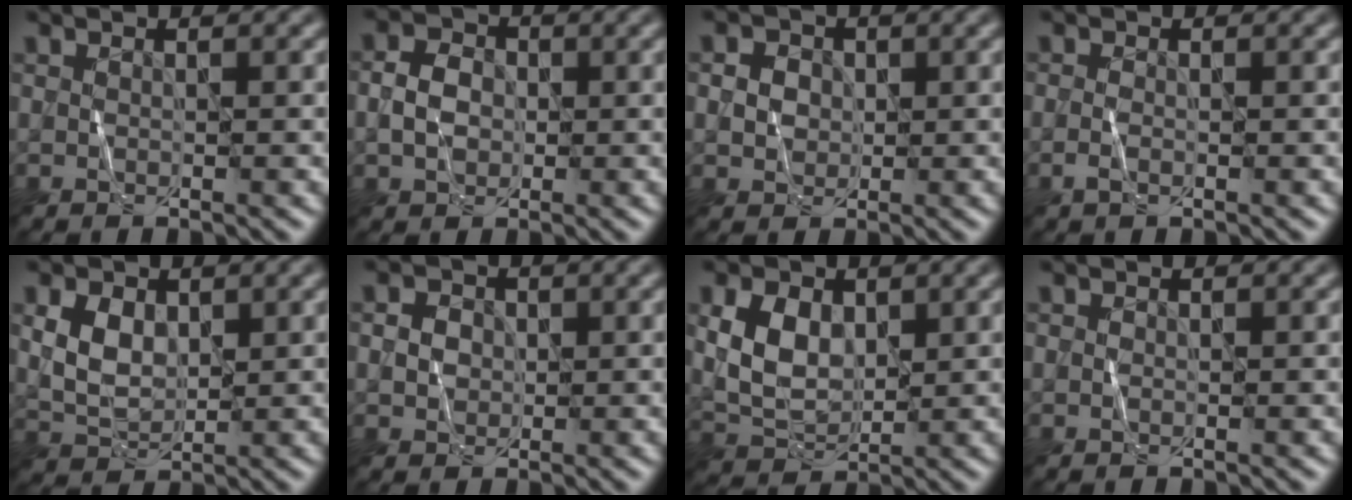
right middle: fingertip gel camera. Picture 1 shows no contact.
{"total": 2.7, "force": [-0.4, 2.2, 1.6], "torque": [-0.033, 0.005, -0.010]}
{"total": 2.5, "force": [0.6, 2.1, 1.1], "torque": [-0.027, 0.002, 0.011]}
{"total": 1.0, "force": [-0.4, 0.5, 0.8], "torque": [-0.015, 0.001, -0.010]}
{"total": 3.0, "force": [0.6, 2.1, 2.1], "torque": [-0.050, -0.001, 0.015]}
{"total": 1.7, "force": [0.2, 1.6, 0.7], "torque": [-0.019, -0.001, 0.008]}
{"total": 4.2, "force": [0.8, 2.9, 2.9], "torque": [-0.068, -0.001, 0.016]}
{"total": 0.0}